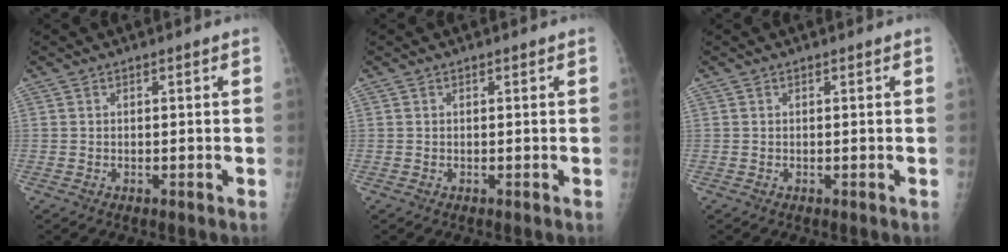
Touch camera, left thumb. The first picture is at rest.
{"total": 0.0}
{"total": 0.0}